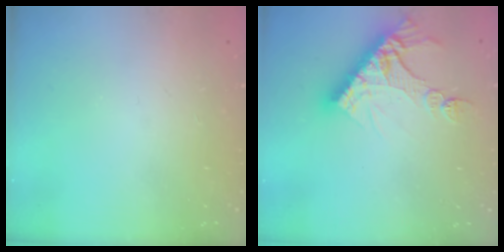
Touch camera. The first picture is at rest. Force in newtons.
{"total": 11.6, "press": 11.5, "slide": 1.1}